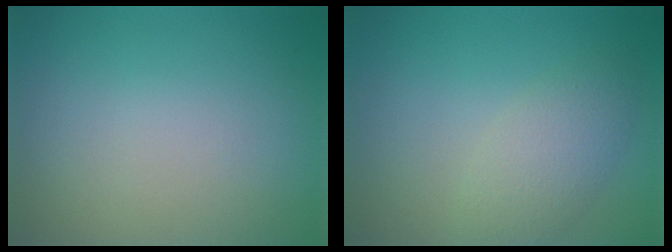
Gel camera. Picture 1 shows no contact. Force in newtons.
{"total": 3.2, "press": 3.2, "slide": 0.2}